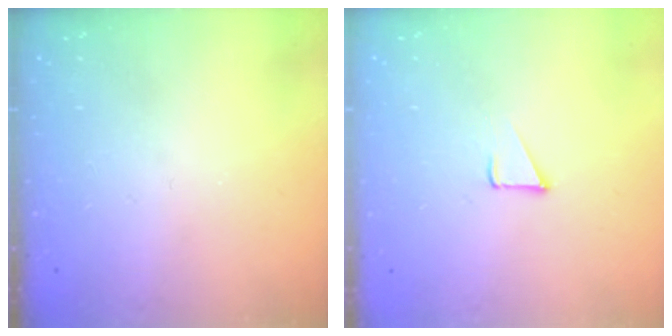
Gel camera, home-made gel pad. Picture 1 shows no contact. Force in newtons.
{"total": 2.8, "press": 2.8, "slide": 0.2}